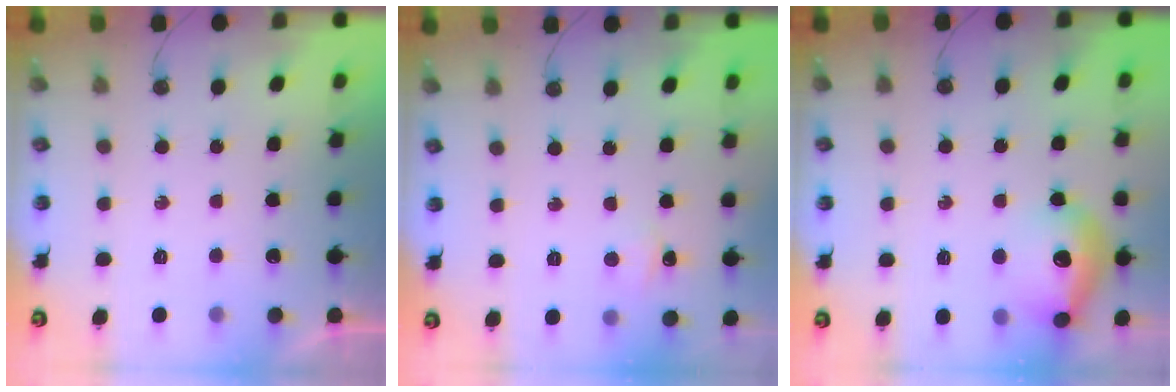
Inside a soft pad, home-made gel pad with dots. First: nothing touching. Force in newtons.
{"total": 2.8, "press": 2.8, "slide": 0.3}
{"total": 14.8, "press": 14.7, "slide": 1.1}